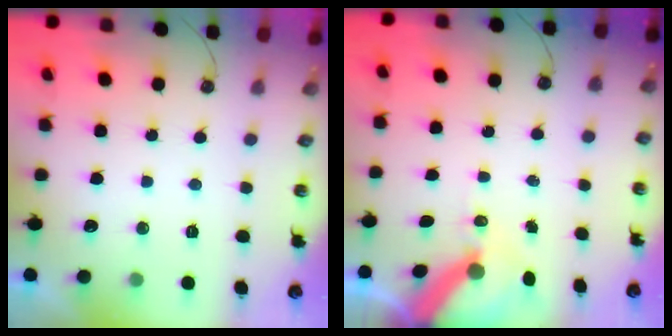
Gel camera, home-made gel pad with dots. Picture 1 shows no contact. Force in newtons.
{"total": 9.6, "press": 9.6, "slide": 1.1}